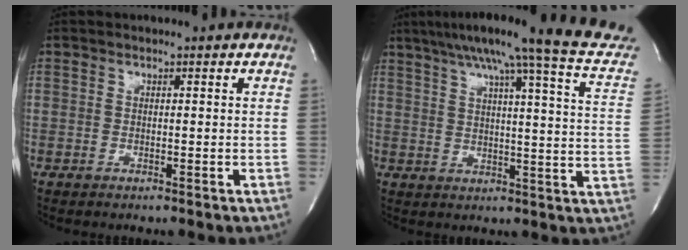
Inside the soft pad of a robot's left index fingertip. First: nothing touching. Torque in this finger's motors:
{"motor_torque": [0.72, -0.89, 0.44, 0.13]}